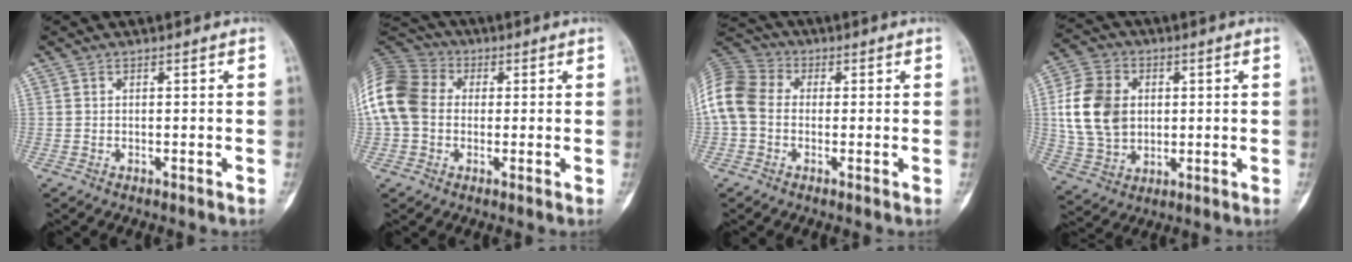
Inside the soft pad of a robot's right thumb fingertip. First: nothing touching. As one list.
[{"total": 15.7, "force": [1.0, 12.5, 9.5], "torque": [-0.215, 0.037, 0.010]}, {"total": 11.4, "force": [-0.3, 9.0, 6.9], "torque": [-0.147, 0.031, -0.016]}, {"total": 13.9, "force": [1.7, 10.8, 8.7], "torque": [-0.142, 0.002, 0.035]}]